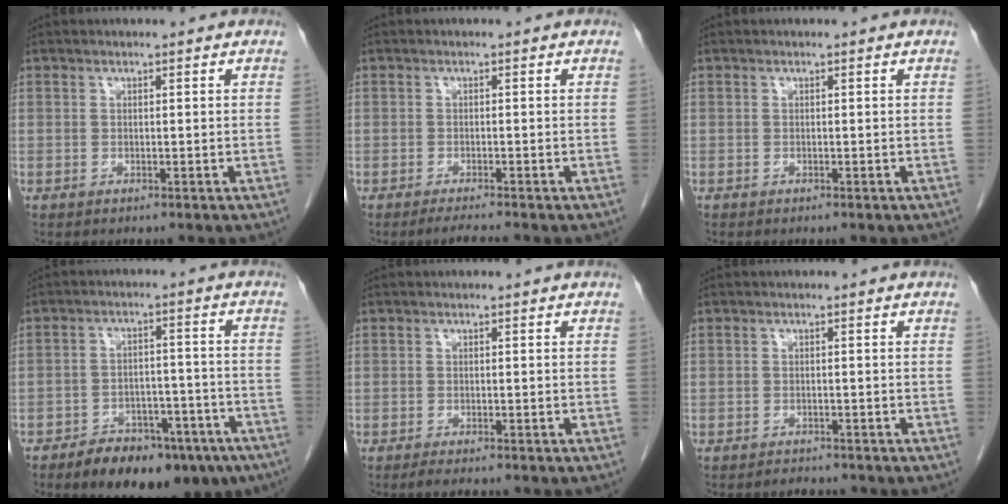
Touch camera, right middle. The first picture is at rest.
{"total": 2.0, "force": [-1.8, -0.6, 0.8], "torque": [-0.022, -0.010, -0.032]}
{"total": 0.0}
{"total": 14.7, "force": [-10.5, 6.3, 8.1], "torque": [-0.086, 0.021, -0.152]}
{"total": 1.7, "force": [-1.4, 0.1, 1.0], "torque": [-0.023, -0.007, -0.022]}
{"total": 1.6, "force": [-1.5, 0.4, 0.2], "torque": [-0.010, -0.006, -0.019]}